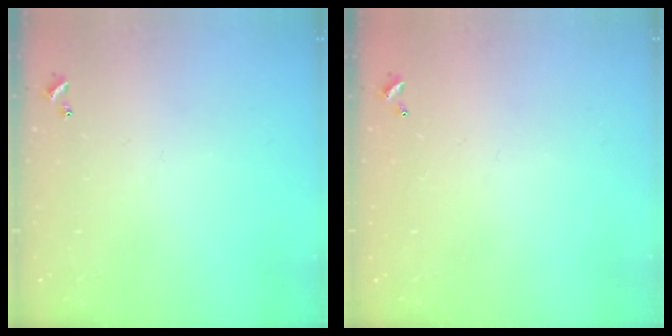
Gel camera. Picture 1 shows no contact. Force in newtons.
{"total": 2.8, "press": 2.8, "slide": 0.1}